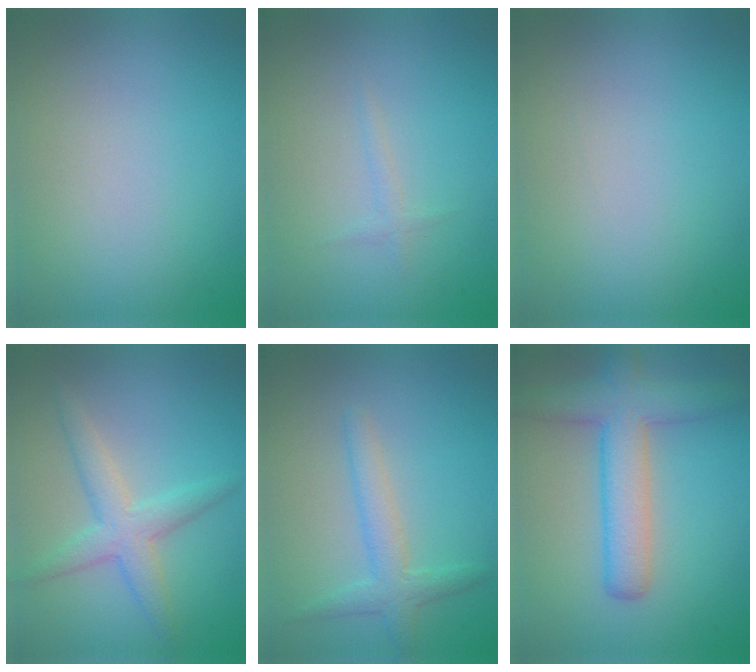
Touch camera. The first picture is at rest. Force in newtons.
{"total": 0.8, "press": 0.8, "slide": 0.0}
{"total": 0.0}
{"total": 3.5, "press": 3.5, "slide": 0.1}
{"total": 2.3, "press": 2.3, "slide": 0.0}
{"total": 5.6, "press": 5.6, "slide": 0.1}